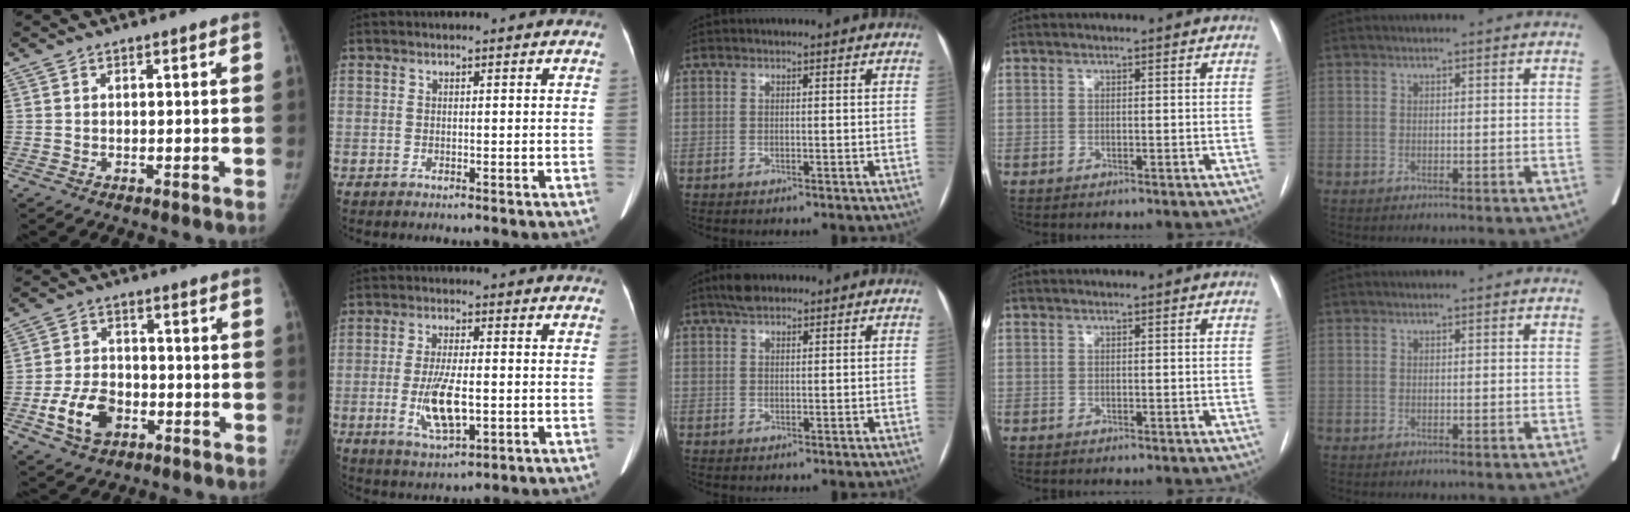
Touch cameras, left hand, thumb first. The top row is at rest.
{"thumb": {"total": 9.7, "force": [-3.7, 6.7, 5.9], "torque": [-0.094, 0.019, -0.064]}, "index": {"total": 8.1, "force": [-1.6, 2.4, 7.5], "torque": [-0.152, -0.007, -0.023]}, "middle": {"total": 3.2, "force": [2.4, 1.3, 1.5], "torque": [-0.031, 0.015, 0.041]}}